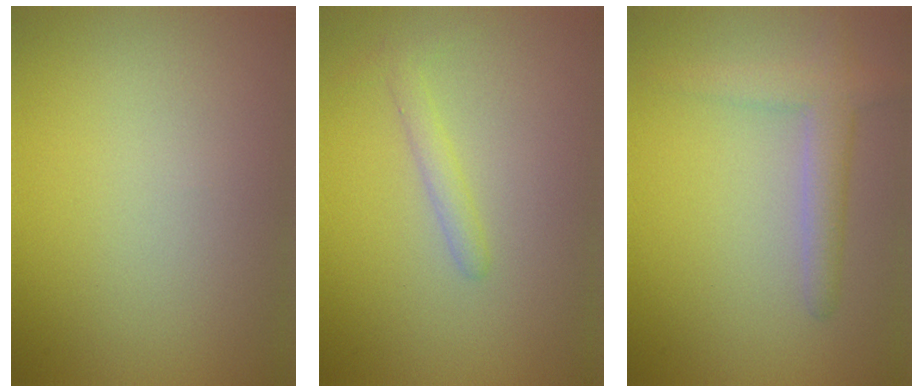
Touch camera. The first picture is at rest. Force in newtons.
{"total": 1.4, "press": 1.4, "slide": 0.0}
{"total": 2.9, "press": 2.9, "slide": 0.2}